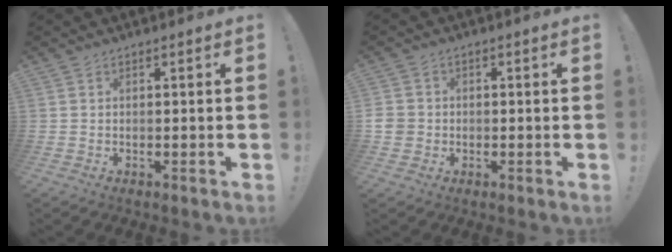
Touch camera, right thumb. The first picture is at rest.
{"total": 4.0, "force": [-0.6, 3.7, 1.5], "torque": [-0.033, 0.007, -0.011]}